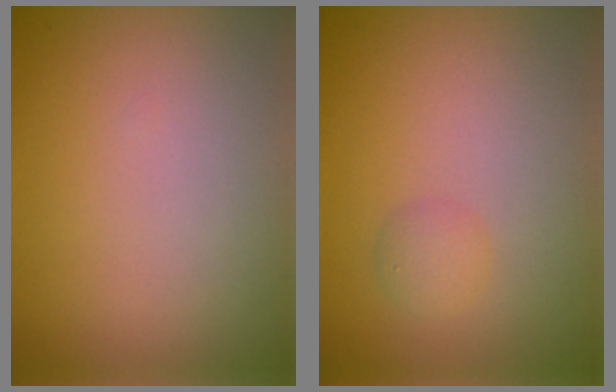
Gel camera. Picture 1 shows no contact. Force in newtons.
{"total": 1.2, "press": 1.2, "slide": 0.0}